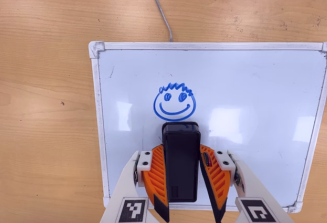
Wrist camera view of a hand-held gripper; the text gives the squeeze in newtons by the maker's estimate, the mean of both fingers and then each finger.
{"total": 6.3, "left": 5.3, "right": 7.3}